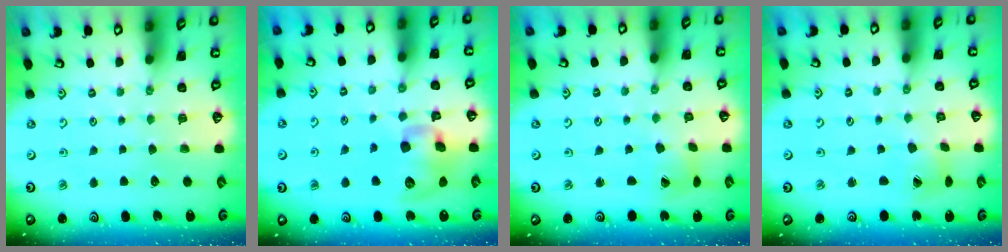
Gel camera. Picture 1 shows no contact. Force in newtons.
{"total": 13.6, "press": 13.4, "slide": 2.1}
{"total": 2.7, "press": 2.6, "slide": 0.4}
{"total": 4.1, "press": 4.1, "slide": 0.5}